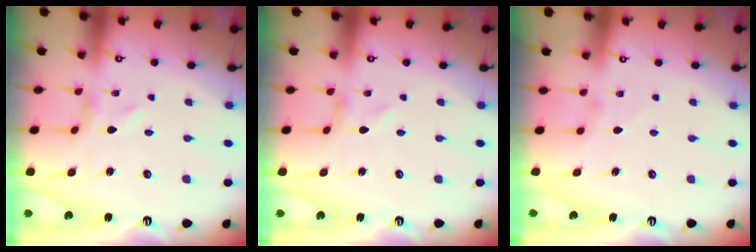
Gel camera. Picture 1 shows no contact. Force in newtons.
{"total": 0.0}
{"total": 0.7, "press": 0.6, "slide": 0.3}